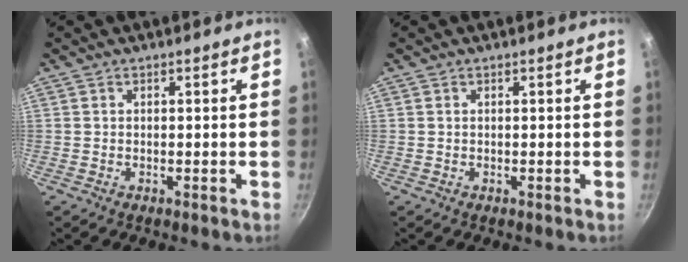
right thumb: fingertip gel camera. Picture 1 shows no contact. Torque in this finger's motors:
{"motor_torque": [-0.43, 0.29, 0.51, -0.06, 0.02]}